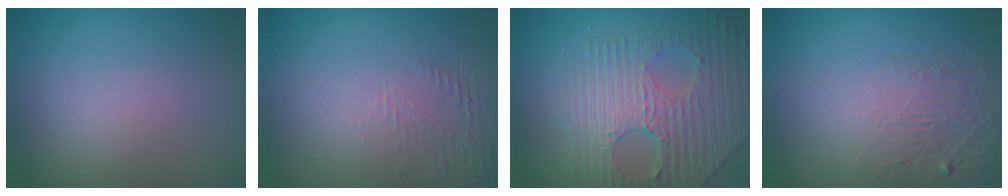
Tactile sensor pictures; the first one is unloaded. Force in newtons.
{"total": 1.3, "press": 0.0, "slide": 1.3}
{"total": 9.0, "press": 6.2, "slide": 6.5}
{"total": 1.9, "press": 0.6, "slide": 1.8}